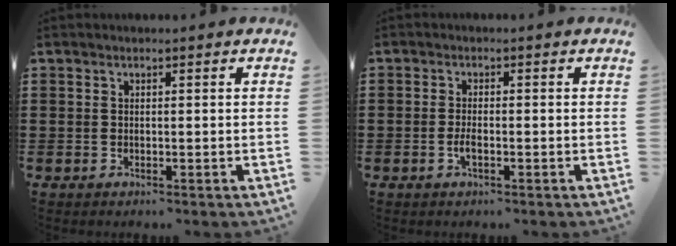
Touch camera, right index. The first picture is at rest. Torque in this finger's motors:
{"motor_torque": [2.14, 0.00, 0.21, 0.01]}